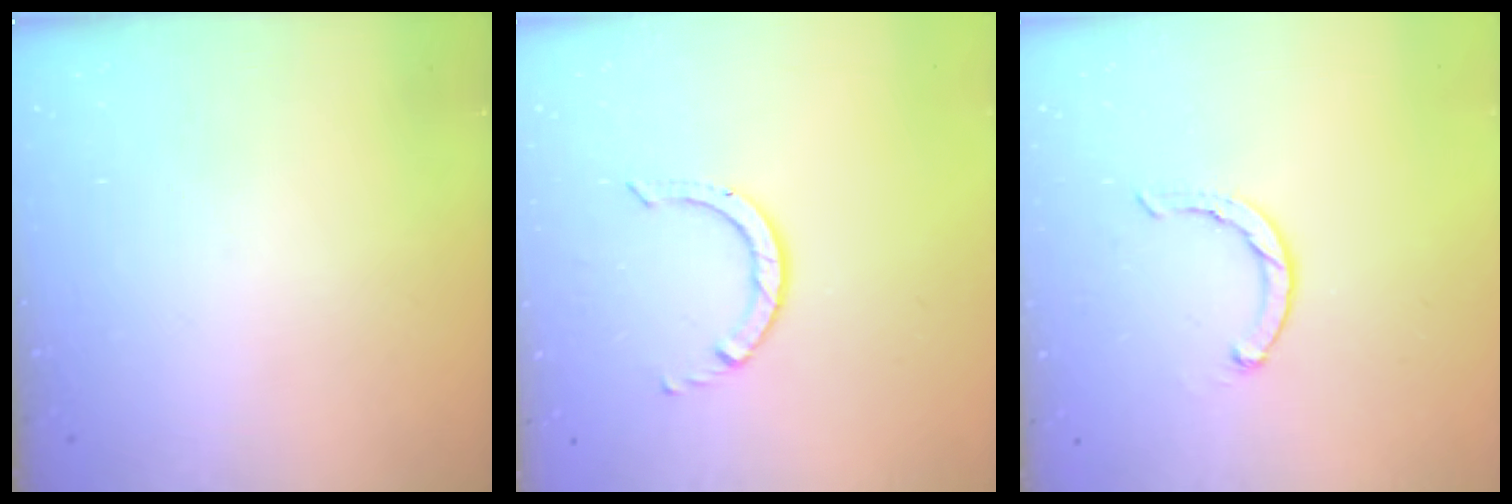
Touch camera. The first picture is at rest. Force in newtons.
{"total": 2.9, "press": 2.9, "slide": 0.2}
{"total": 1.8, "press": 1.8, "slide": 0.4}